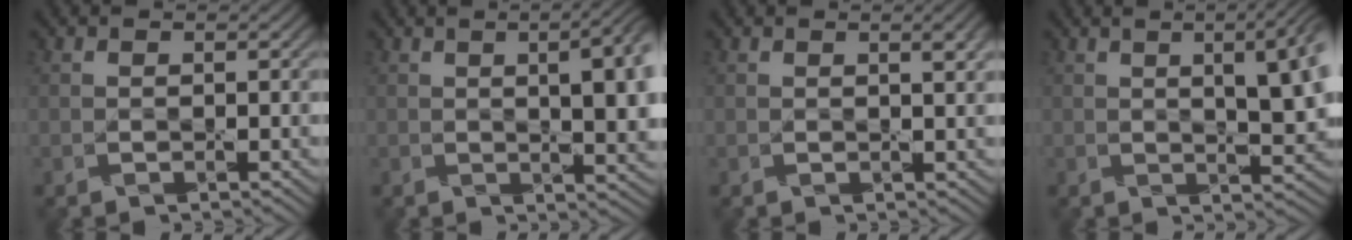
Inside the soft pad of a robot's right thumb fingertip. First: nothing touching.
{"total": 9.5, "force": [1.5, 3.5, 8.7], "torque": [-0.090, 0.015, 0.014]}
{"total": 2.0, "force": [0.9, 0.4, 1.7], "torque": [-0.022, 0.002, 0.015]}
{"total": 9.0, "force": [2.2, 3.2, 8.1], "torque": [-0.095, 0.016, 0.026]}